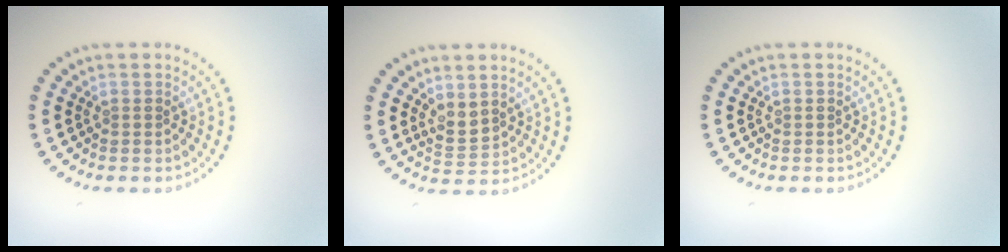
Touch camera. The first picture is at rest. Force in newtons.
{"total": 2.0, "press": 1.5, "slide": 1.3}
{"total": 0.0}